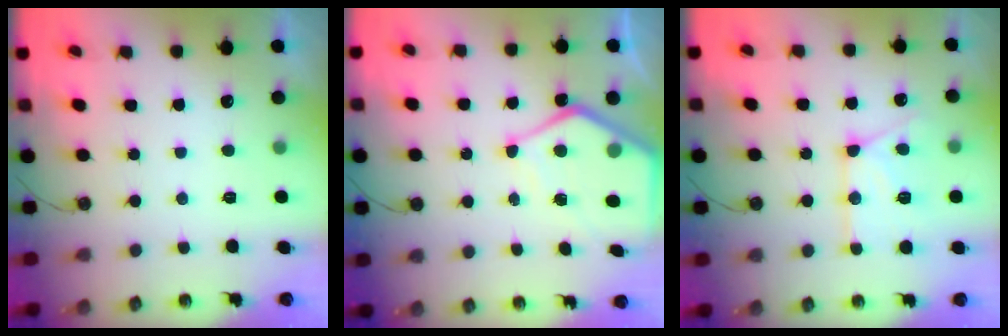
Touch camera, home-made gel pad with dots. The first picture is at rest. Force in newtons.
{"total": 9.7, "press": 9.7, "slide": 0.9}
{"total": 14.1, "press": 14.1, "slide": 1.4}